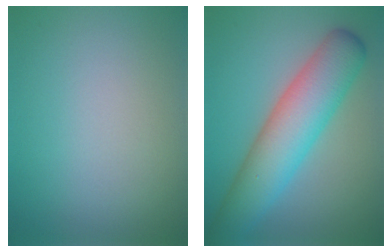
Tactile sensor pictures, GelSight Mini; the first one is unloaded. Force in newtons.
{"total": 8.4, "press": 8.4, "slide": 0.1}